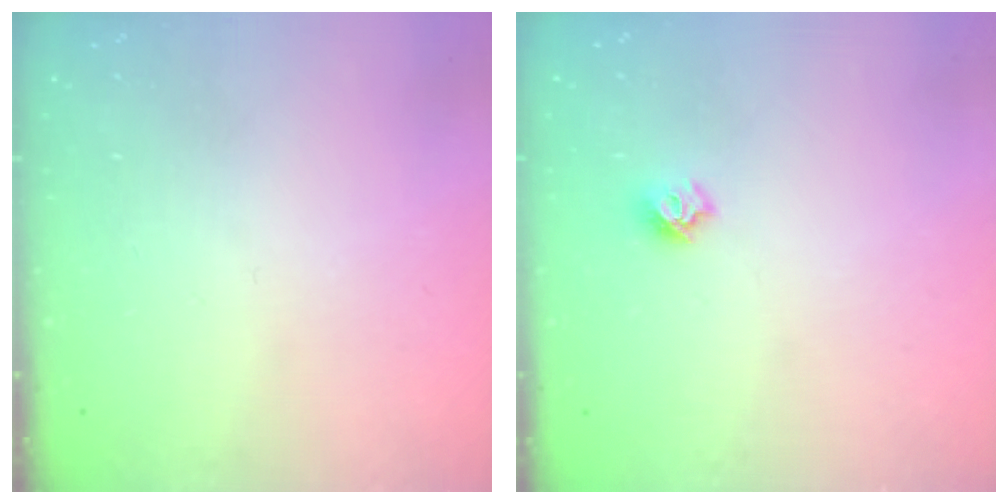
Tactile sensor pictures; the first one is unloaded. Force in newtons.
{"total": 5.7, "press": 5.7, "slide": 0.5}